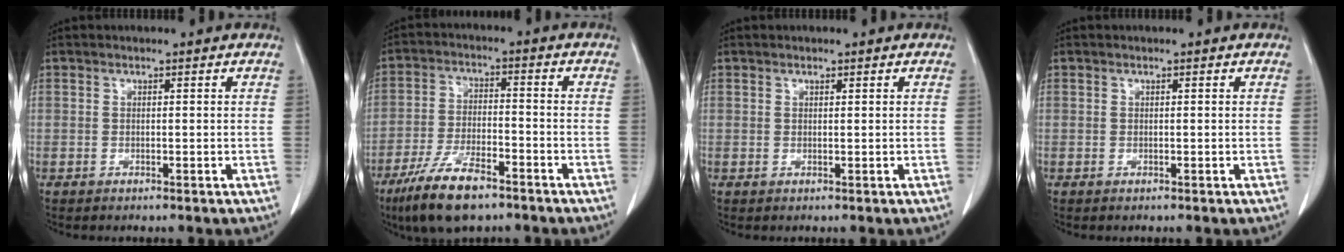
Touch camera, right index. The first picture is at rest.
{"total": 11.5, "force": [-7.8, 3.4, 7.8], "torque": [-0.155, -0.015, -0.139]}
{"total": 0.6, "force": [0.4, 0.4, 0.3], "torque": [-0.009, -0.001, 0.007]}
{"total": 0.0}